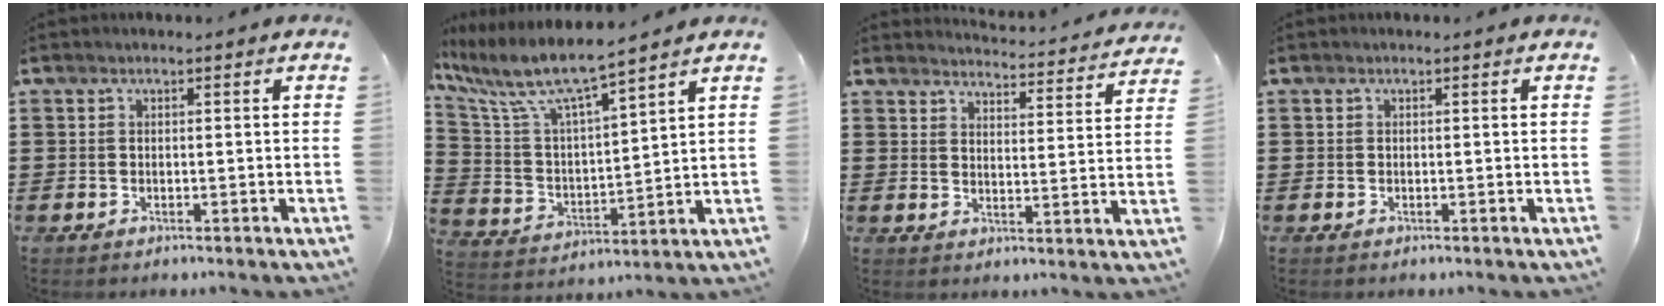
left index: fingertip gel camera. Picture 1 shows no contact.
{"total": 7.9, "force": [6.5, 0.8, 4.3], "torque": [-0.116, -0.037, 0.105]}
{"total": 3.8, "force": [3.8, -0.2, 0.3], "torque": [-0.017, -0.035, 0.061]}
{"total": 0.0}